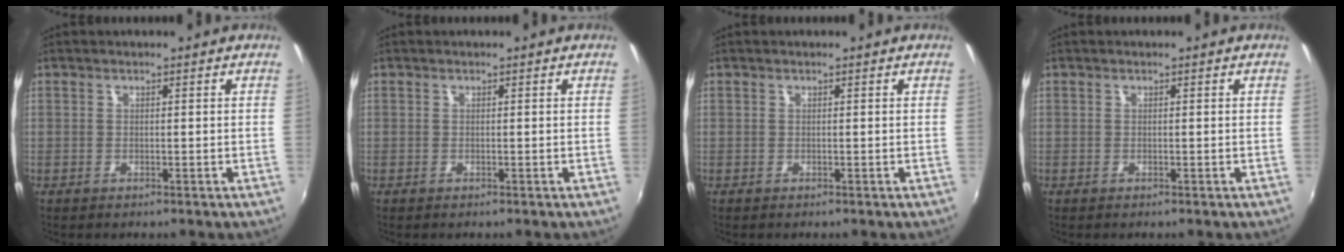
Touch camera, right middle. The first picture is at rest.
{"total": 0.0}
{"total": 0.0}
{"total": 0.0}